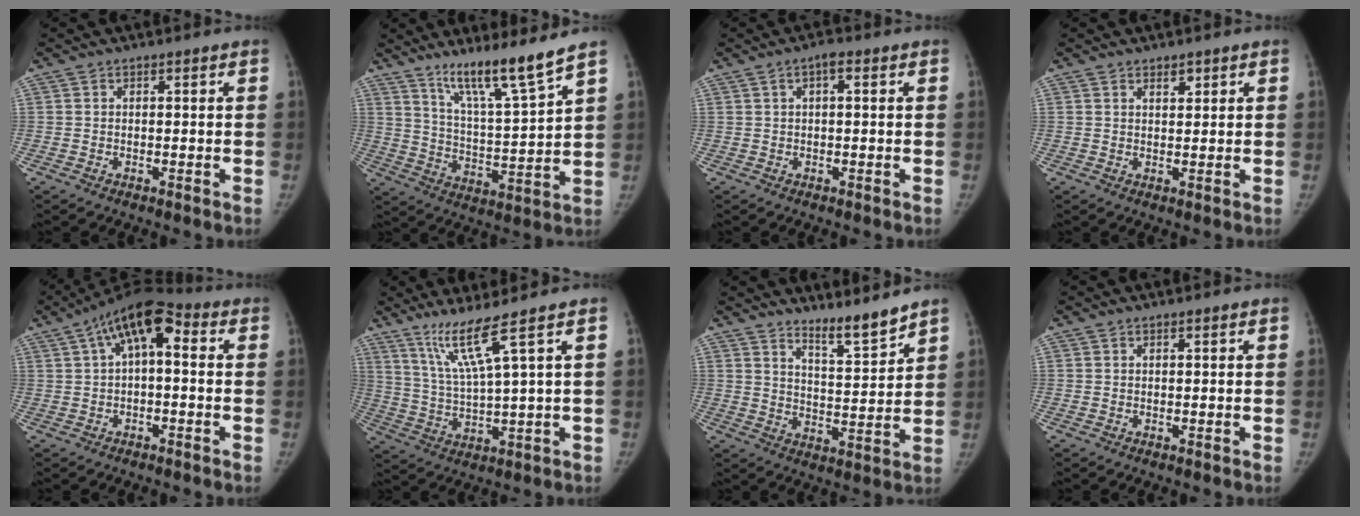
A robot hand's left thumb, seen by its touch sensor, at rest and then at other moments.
{"total": 11.4, "force": [8.9, -0.4, 7.1], "torque": [-0.119, -0.071, 0.159]}
{"total": 2.3, "force": [0.8, 0.8, 2.0], "torque": [-0.035, 0.006, 0.010]}
{"total": 1.6, "force": [1.2, 0.7, 0.8], "torque": [-0.004, -0.007, 0.018]}
{"total": 11.2, "force": [2.7, 5.1, 9.6], "torque": [-0.152, 0.034, 0.034]}
{"total": 8.0, "force": [5.1, -1.9, 5.8], "torque": [-0.122, -0.043, 0.115]}
{"total": 7.0, "force": [6.4, 0.3, 2.8], "torque": [-0.041, -0.063, 0.110]}
{"total": 0.0}